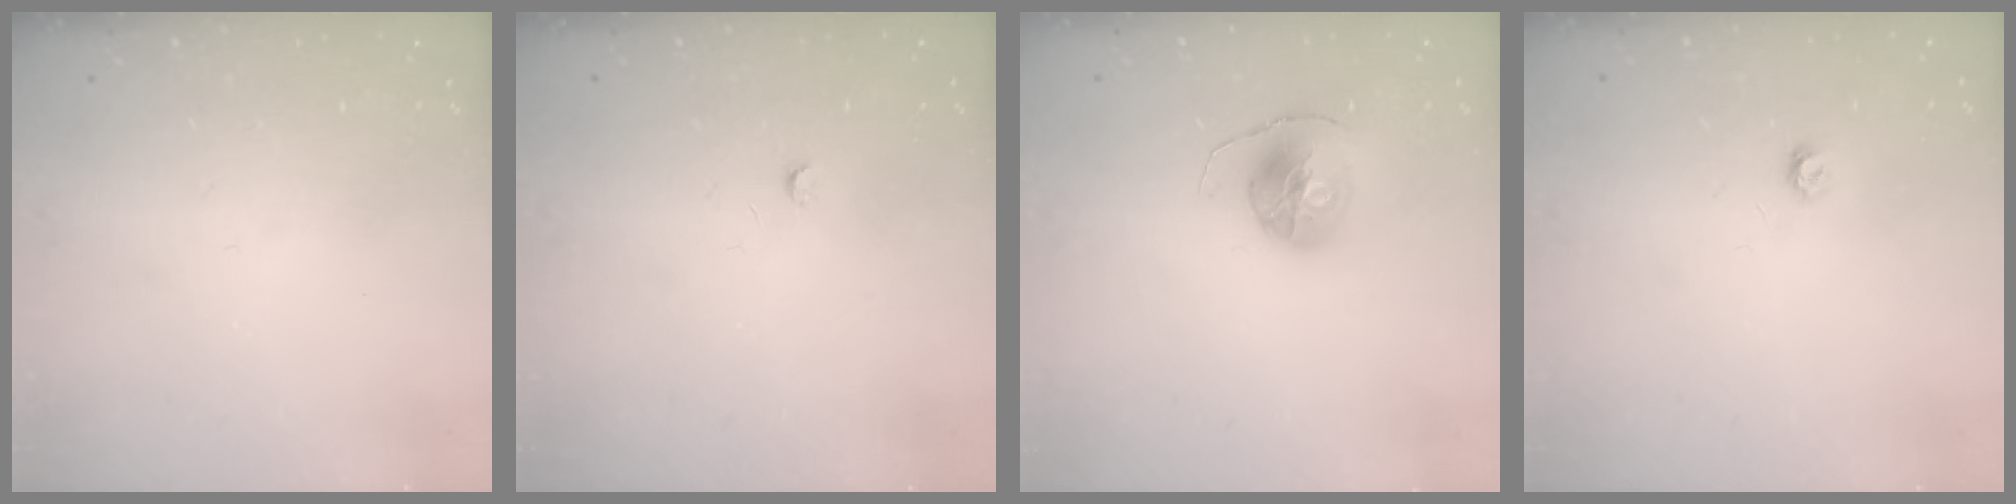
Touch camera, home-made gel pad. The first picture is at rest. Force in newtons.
{"total": 2.5, "press": 2.5, "slide": 0.4}
{"total": 10.1, "press": 10.1, "slide": 0.2}
{"total": 3.6, "press": 3.6, "slide": 0.3}